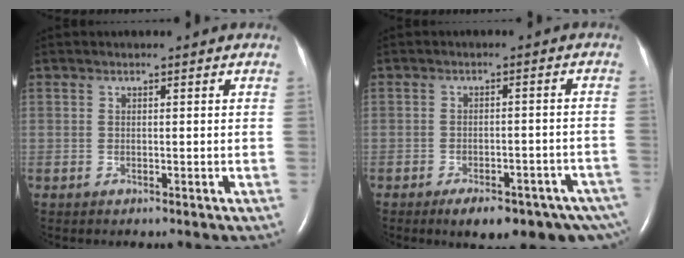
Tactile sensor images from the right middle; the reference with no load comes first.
{"total": 14.0, "force": [-10.0, 4.9, 8.5], "torque": [-0.075, 0.011, -0.123]}